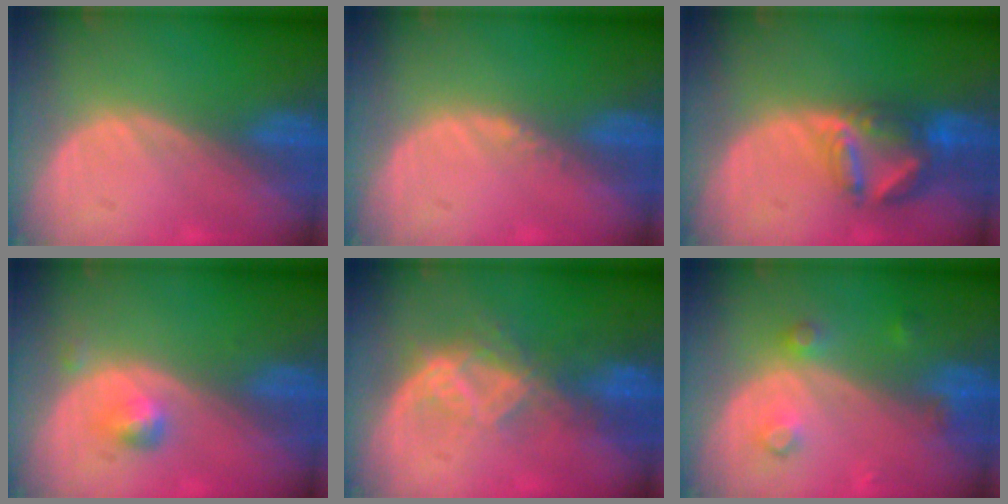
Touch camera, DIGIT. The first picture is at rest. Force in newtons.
{"total": 0.8, "press": 0.6, "slide": 0.4}
{"total": 7.1, "press": 6.4, "slide": 3.2}
{"total": 2.4, "press": 2.4, "slide": 0.2}
{"total": 6.8, "press": 6.3, "slide": 2.6}
{"total": 3.7, "press": 3.4, "slide": 1.5}